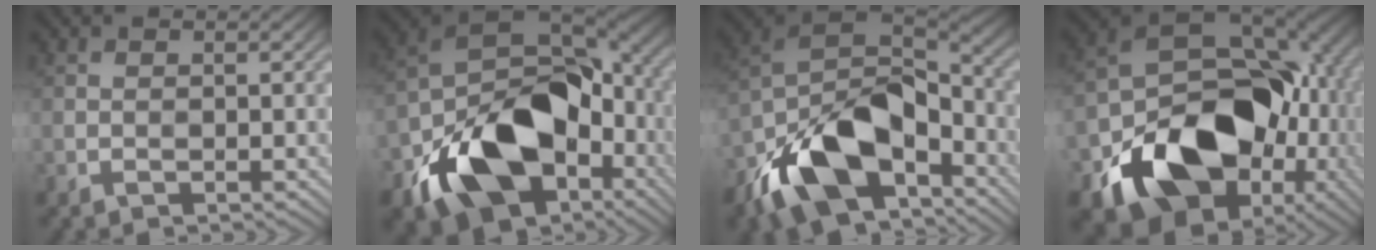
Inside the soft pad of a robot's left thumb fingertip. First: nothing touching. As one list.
[{"total": 17.4, "force": [-5.6, 11.6, 11.8], "torque": [-0.223, -0.036, -0.093]}, {"total": 16.4, "force": [-8.3, 9.0, 10.9], "torque": [-0.224, -0.043, -0.143]}, {"total": 18.1, "force": [-4.9, 13.5, 11.0], "torque": [-0.211, -0.043, -0.065]}]